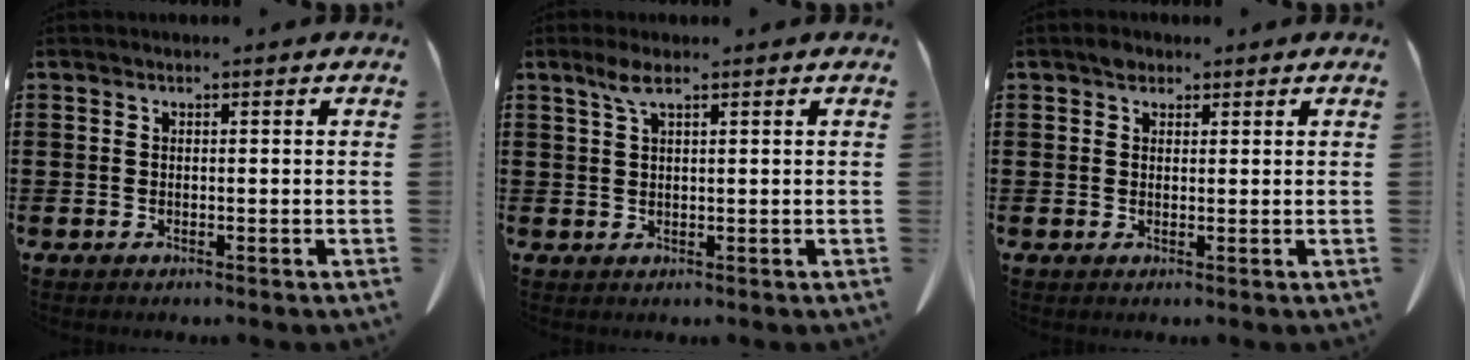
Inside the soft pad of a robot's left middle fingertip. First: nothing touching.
{"total": 2.9, "force": [1.6, 0.6, 2.3], "torque": [-0.051, 0.005, 0.028]}
{"total": 1.7, "force": [1.2, 1.1, 0.5], "torque": [-0.005, 0.000, 0.021]}